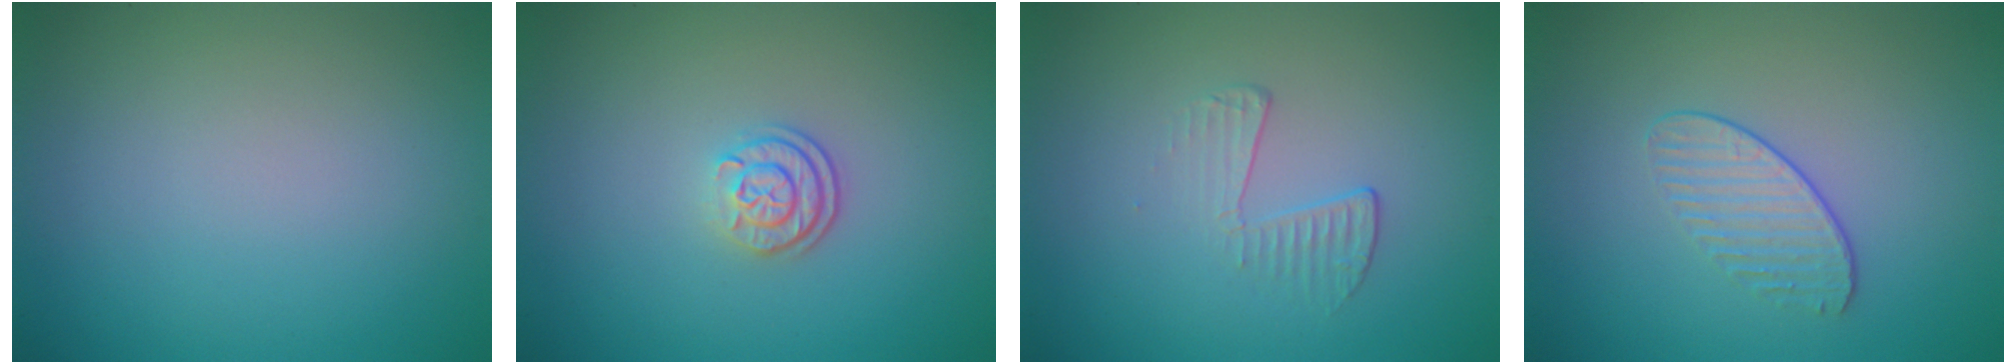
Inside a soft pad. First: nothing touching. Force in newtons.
{"total": 2.3, "press": 1.9, "slide": 1.4}
{"total": 1.8, "press": 0.5, "slide": 1.7}
{"total": 1.8, "press": 1.3, "slide": 1.1}